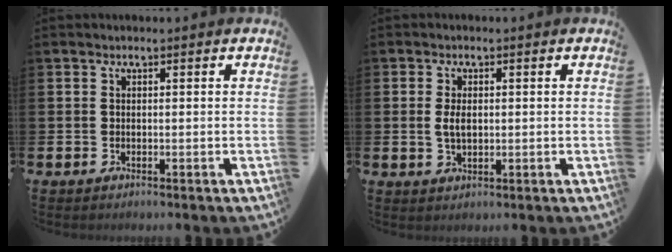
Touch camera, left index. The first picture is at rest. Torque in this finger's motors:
{"motor_torque": [0.70, 0.30, 0.05, 0.12]}